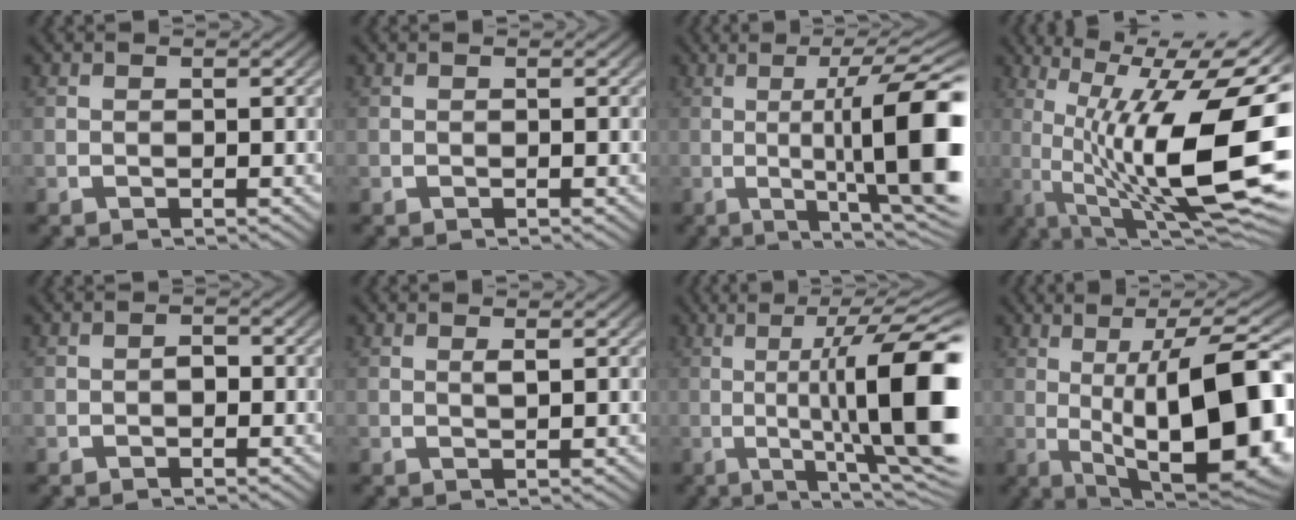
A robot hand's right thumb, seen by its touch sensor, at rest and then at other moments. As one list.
[{"total": 0.0}, {"total": 13.1, "force": [0.2, 4.5, 12.3], "torque": [-0.165, 0.000, -0.002]}, {"total": 18.6, "force": [0.4, 8.7, 16.5], "torque": [-0.268, -0.049, 0.024]}, {"total": 1.0, "force": [-0.5, 0.7, 0.5], "torque": [-0.013, -0.002, -0.009]}, {"total": 0.8, "force": [0.6, 0.1, 0.6], "torque": [-0.012, 0.000, 0.012]}, {"total": 14.7, "force": [0.4, 5.9, 13.4], "torque": [-0.191, -0.004, 0.001]}, {"total": 17.3, "force": [-1.5, 9.0, 14.7], "torque": [-0.235, -0.047, 0.006]}]